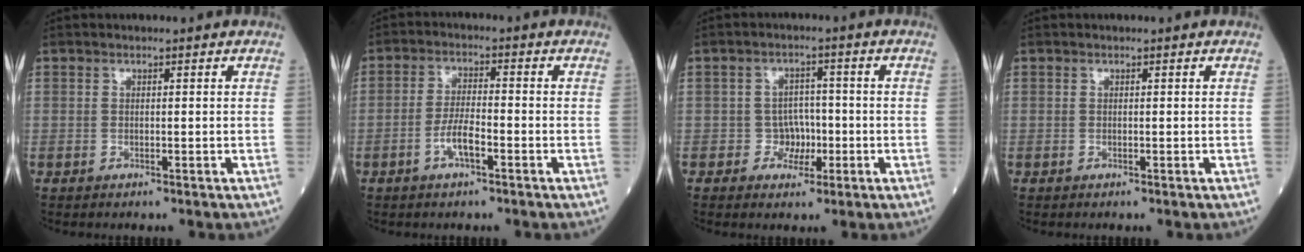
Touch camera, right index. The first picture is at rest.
{"total": 4.6, "force": [-2.0, 1.1, 3.9], "torque": [-0.076, 0.005, -0.039]}
{"total": 3.7, "force": [-1.1, 3.3, 1.3], "torque": [-0.006, 0.010, -0.015]}
{"total": 0.0}